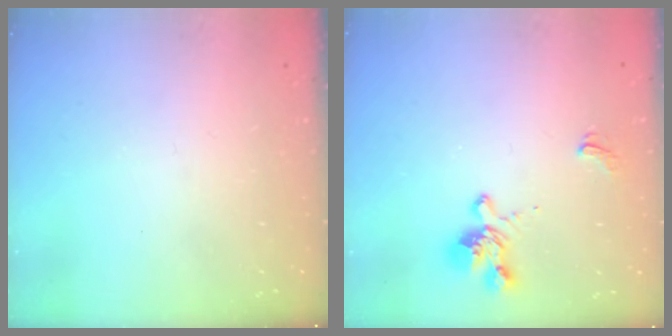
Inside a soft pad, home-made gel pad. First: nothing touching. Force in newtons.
{"total": 1.4, "press": 0.2, "slide": 1.4}